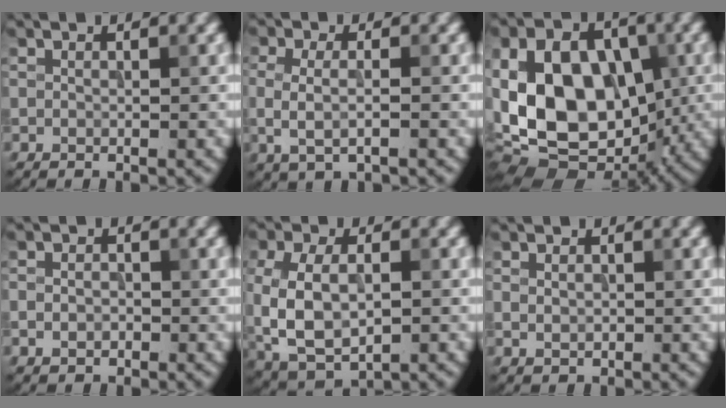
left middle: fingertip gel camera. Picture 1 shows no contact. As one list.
[{"total": 2.5, "force": [-0.3, 1.0, 2.3], "torque": [-0.052, -0.007, -0.007]}, {"total": 14.8, "force": [-1.6, 10.4, 10.3], "torque": [-0.200, 0.017, -0.044]}, {"total": 1.7, "force": [-0.5, 1.3, 0.9], "torque": [-0.017, 0.000, -0.014]}, {"total": 7.5, "force": [-0.9, 4.4, 6.0], "torque": [-0.134, -0.007, -0.015]}, {"total": 1.3, "force": [0.0, 0.9, 0.9], "torque": [-0.014, 0.000, 0.003]}]